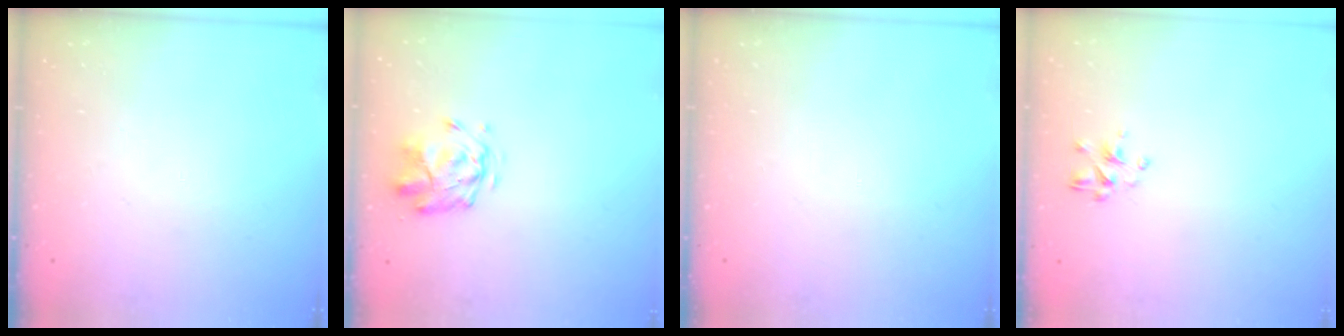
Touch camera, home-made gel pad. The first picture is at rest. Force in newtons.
{"total": 2.7, "press": 2.3, "slide": 1.3}
{"total": 0.0}
{"total": 2.8, "press": 2.7, "slide": 0.7}